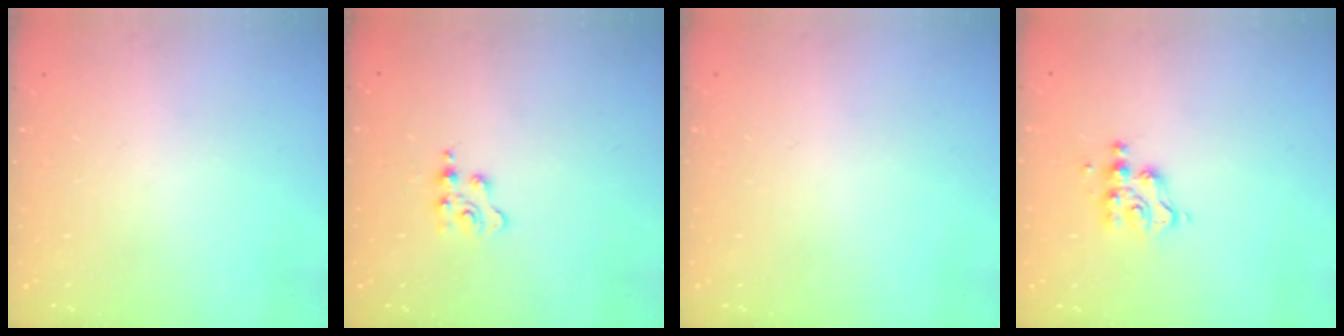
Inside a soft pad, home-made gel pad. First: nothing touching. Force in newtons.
{"total": 2.3, "press": 2.3, "slide": 0.3}
{"total": 0.0}
{"total": 4.9, "press": 4.8, "slide": 0.5}